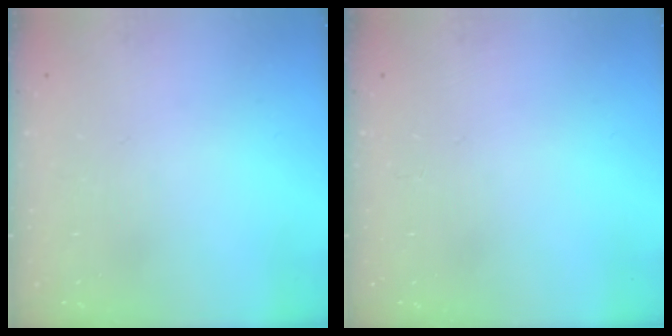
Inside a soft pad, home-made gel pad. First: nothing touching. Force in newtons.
{"total": 0.0}